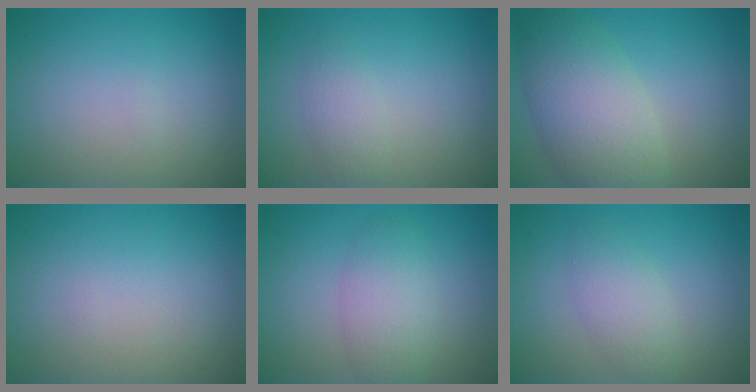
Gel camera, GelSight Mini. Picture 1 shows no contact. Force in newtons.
{"total": 1.8, "press": 1.8, "slide": 0.1}
{"total": 7.0, "press": 7.0, "slide": 0.6}
{"total": 0.0}
{"total": 3.6, "press": 3.6, "slide": 0.1}
{"total": 2.7, "press": 2.6, "slide": 0.0}